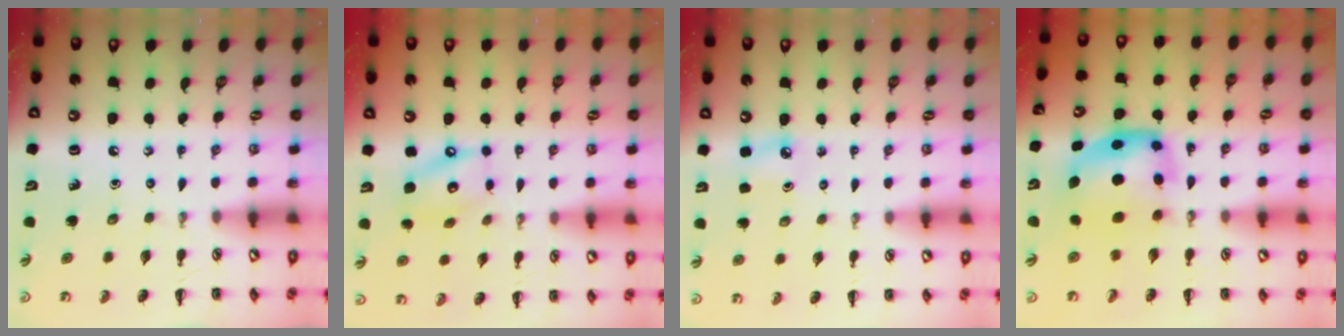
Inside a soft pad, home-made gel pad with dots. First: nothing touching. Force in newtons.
{"total": 9.9, "press": 9.8, "slide": 1.4}
{"total": 3.9, "press": 3.7, "slide": 1.3}
{"total": 5.9, "press": 5.9, "slide": 1.0}